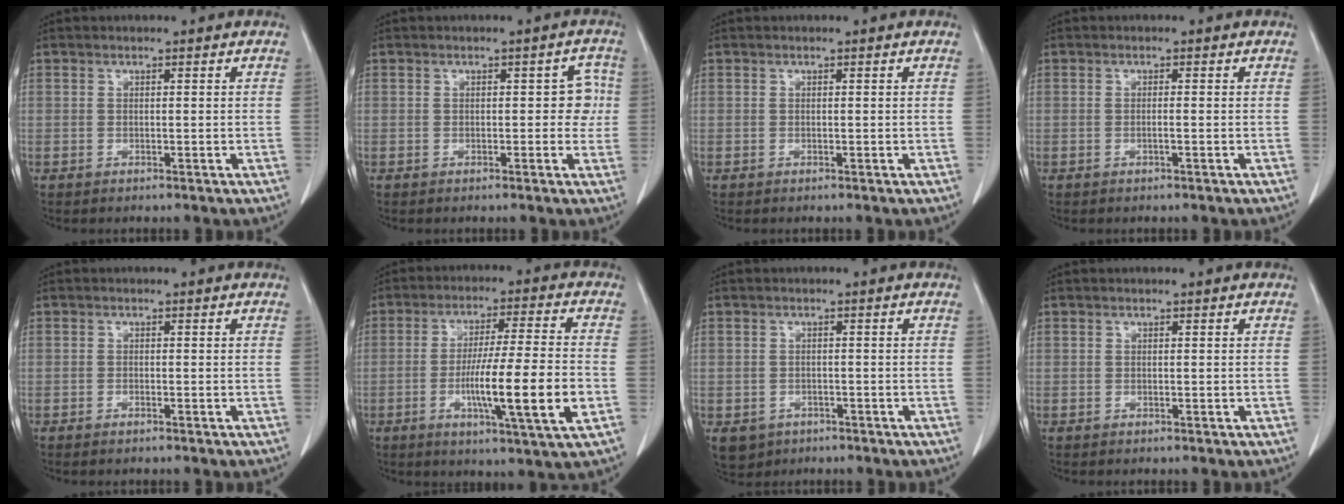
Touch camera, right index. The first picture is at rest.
{"total": 3.4, "force": [0.0, 2.0, 2.7], "torque": [-0.019, 0.023, -0.002]}
{"total": 0.0}
{"total": 0.7, "force": [-0.2, -0.2, 0.6], "torque": [-0.013, 0.000, -0.004]}
{"total": 0.8, "force": [-0.7, 0.2, 0.4], "torque": [-0.013, -0.002, -0.009]}
{"total": 13.9, "force": [-3.6, -0.3, 13.4], "torque": [-0.233, -0.014, -0.063]}
{"total": 4.6, "force": [-2.6, 3.6, 1.0], "torque": [-0.015, 0.002, -0.034]}
{"total": 0.0}